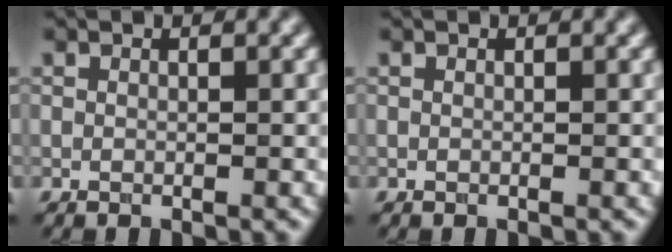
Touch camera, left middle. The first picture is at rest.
{"total": 0.0}